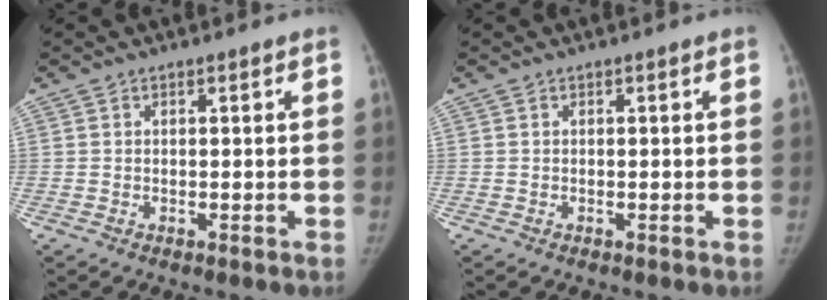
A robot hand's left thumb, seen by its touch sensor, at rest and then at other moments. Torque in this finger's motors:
{"motor_torque": [0.10, -0.07, 0.09, -0.33, 0.07]}